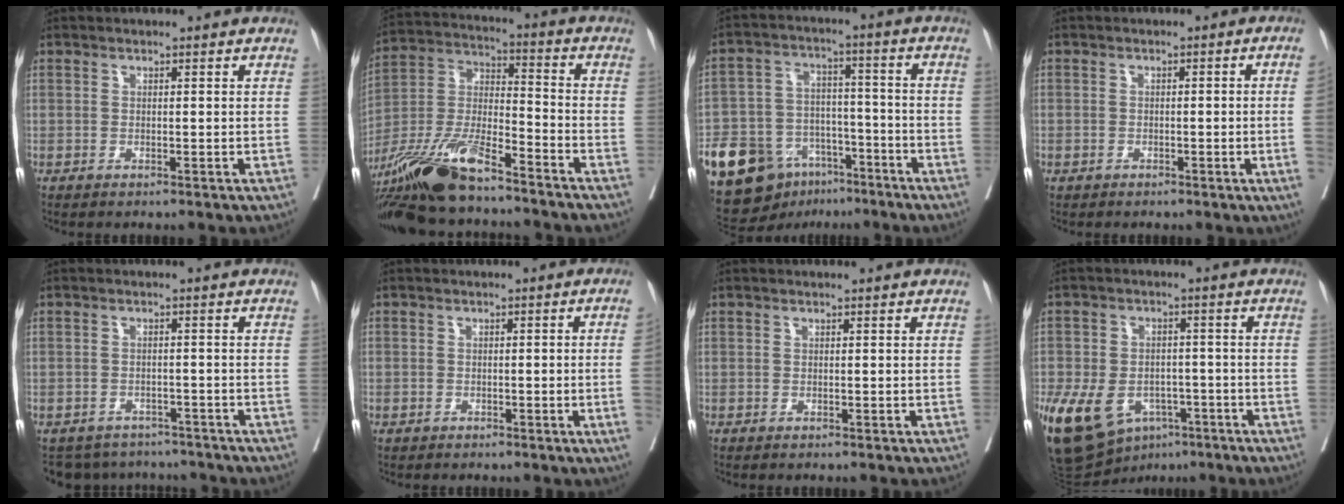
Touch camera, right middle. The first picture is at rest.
{"total": 18.1, "force": [-13.6, 3.2, 11.4], "torque": [-0.254, -0.023, -0.255]}
{"total": 18.8, "force": [-11.4, 11.4, 9.6], "torque": [-0.201, 0.023, -0.188]}
{"total": 2.7, "force": [-0.6, -0.1, 2.6], "torque": [-0.034, 0.006, -0.009]}
{"total": 7.0, "force": [-6.5, 2.7, 0.0], "torque": [0.005, 0.014, -0.082]}
{"total": 2.7, "force": [-0.6, -0.1, 2.6], "torque": [-0.035, 0.007, -0.007]}
{"total": 0.0}
{"total": 15.7, "force": [-7.6, 10.3, 9.1], "torque": [-0.199, -0.002, -0.112]}